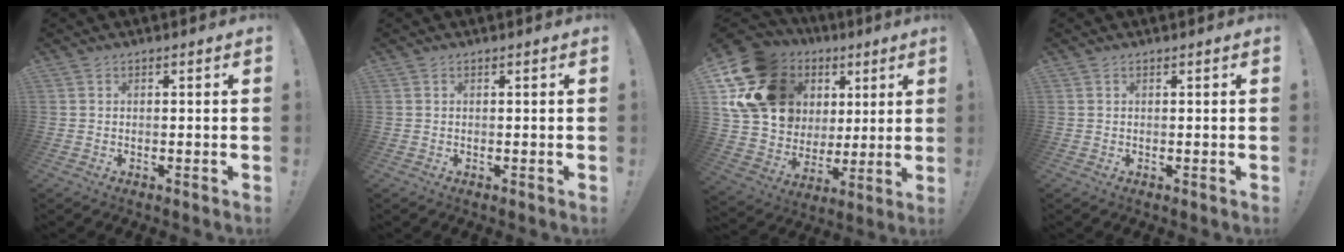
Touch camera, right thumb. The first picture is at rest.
{"total": 0.0}
{"total": 21.0, "force": [8.8, 16.2, 10.0], "torque": [-0.160, -0.045, 0.199]}
{"total": 0.0}